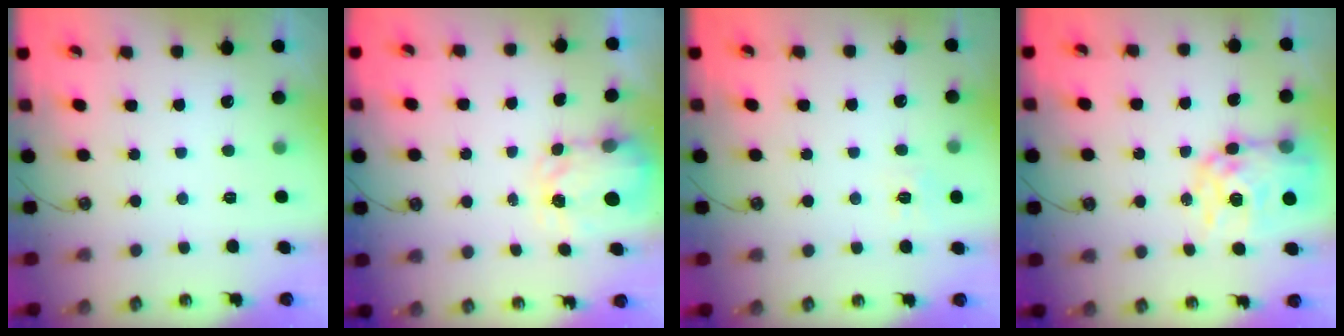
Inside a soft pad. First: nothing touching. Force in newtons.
{"total": 3.8, "press": 3.7, "slide": 0.5}
{"total": 6.1, "press": 6.1, "slide": 0.5}
{"total": 14.5, "press": 14.4, "slide": 1.5}